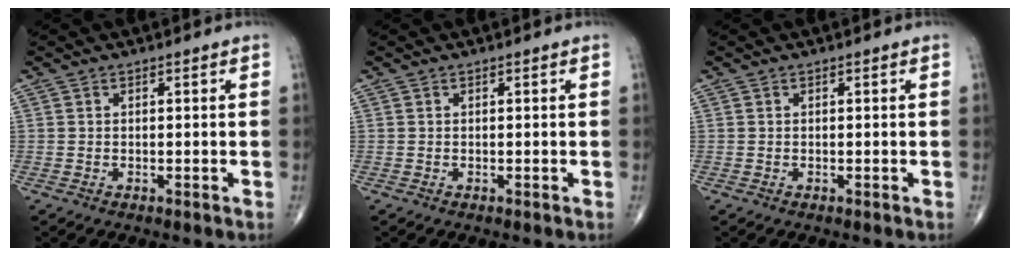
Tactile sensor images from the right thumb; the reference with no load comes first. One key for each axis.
{"total": 0.0}
{"total": 0.0}